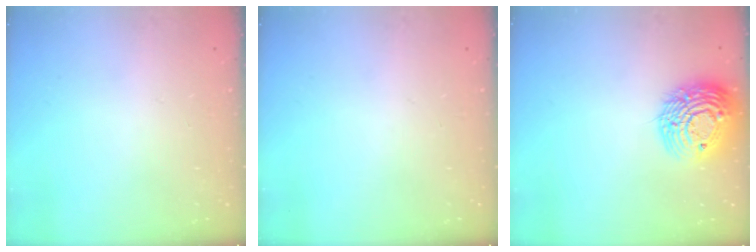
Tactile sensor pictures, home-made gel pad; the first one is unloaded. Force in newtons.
{"total": 0.0}
{"total": 15.5, "press": 15.5, "slide": 1.5}